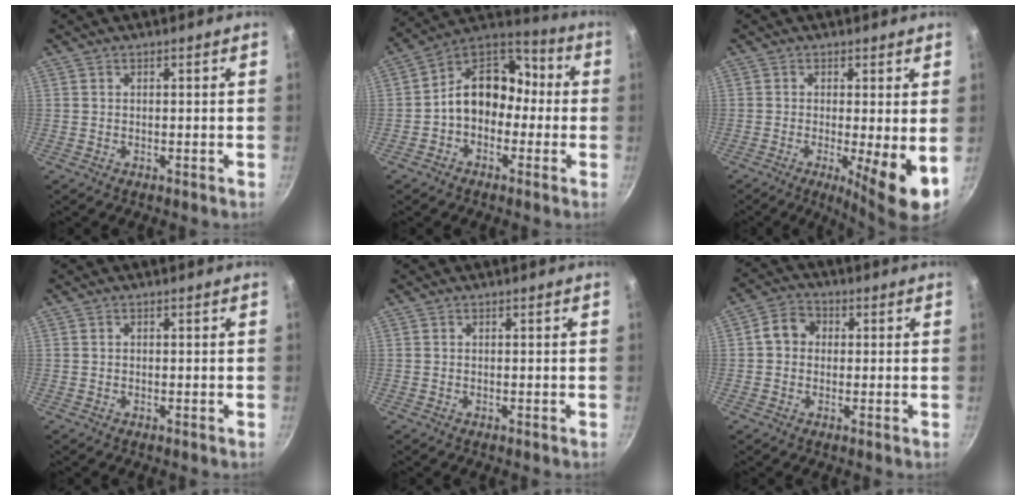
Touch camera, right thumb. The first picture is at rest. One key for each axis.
{"total": 13.5, "fx": -1.5, "fy": 10.5, "fz": 8.4, "tx": -0.086, "ty": 0.057, "tz": -0.047}
{"total": 8.1, "fx": -1.1, "fy": 1.3, "fz": 7.9, "tx": -0.113, "ty": -0.015, "tz": -0.013}
{"total": 0.0}
{"total": 0.0}
{"total": 5.3, "fx": 0.5, "fy": 4.5, "fz": 2.8, "tx": -0.027, "ty": 0.013, "tz": -0.006}